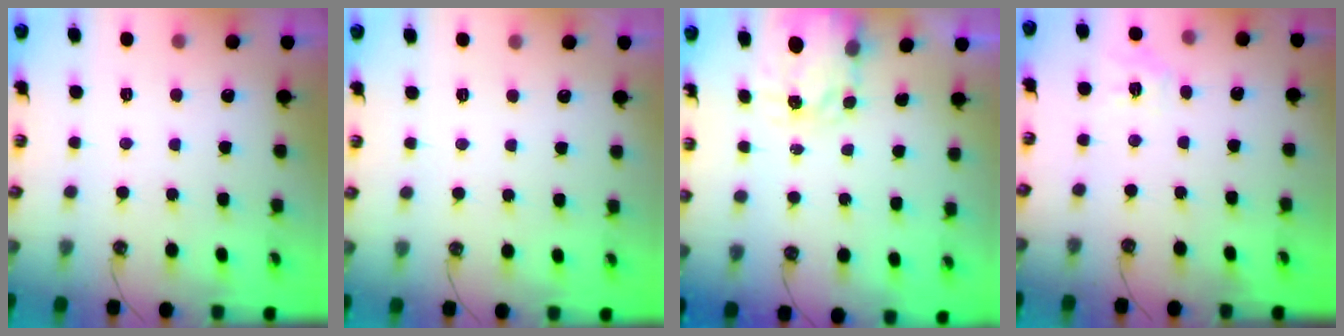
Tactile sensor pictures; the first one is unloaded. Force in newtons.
{"total": 0.0}
{"total": 3.3, "press": 3.3, "slide": 0.4}
{"total": 5.6, "press": 5.6, "slide": 0.6}